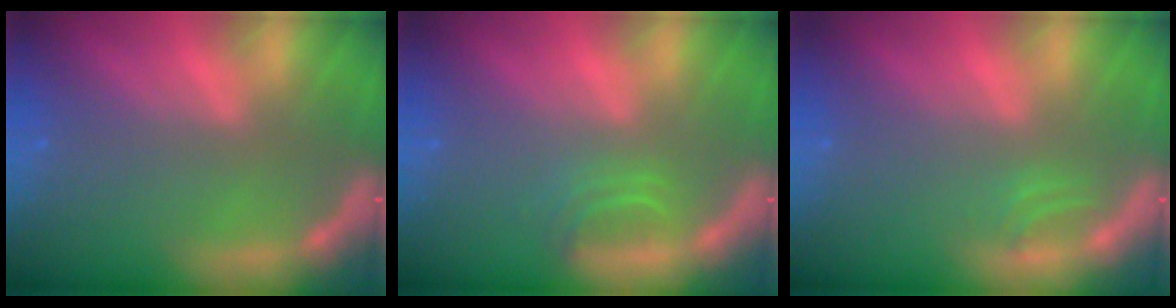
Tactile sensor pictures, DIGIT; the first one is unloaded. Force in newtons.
{"total": 1.9}
{"total": 0.9}